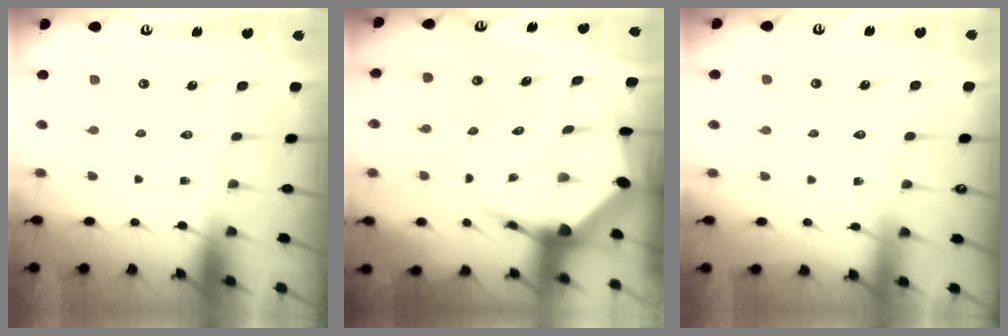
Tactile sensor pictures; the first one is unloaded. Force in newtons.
{"total": 5.0, "press": 5.0, "slide": 0.5}
{"total": 2.7, "press": 2.6, "slide": 0.4}